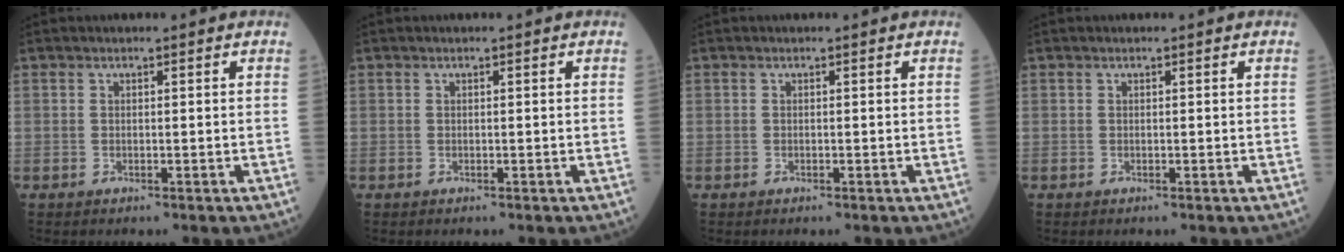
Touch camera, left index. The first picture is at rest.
{"total": 0.0}
{"total": 0.0}
{"total": 0.0}